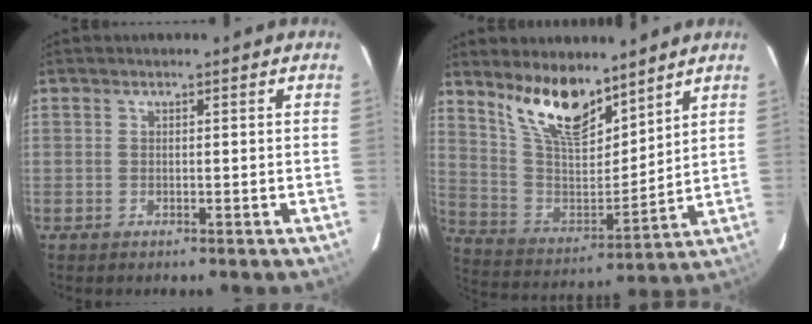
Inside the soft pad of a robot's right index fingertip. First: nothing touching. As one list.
[{"total": 14.6, "force": [10.8, 5.4, 8.2], "torque": [-0.162, -0.005, 0.216]}]